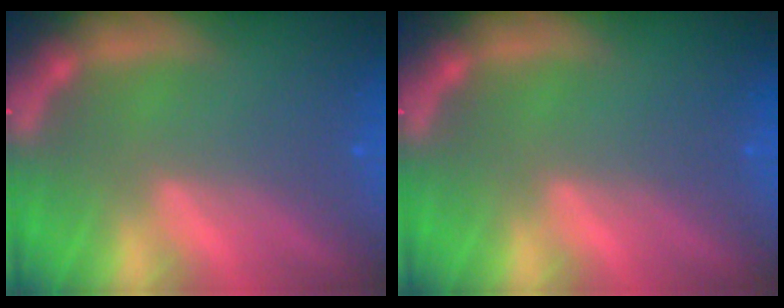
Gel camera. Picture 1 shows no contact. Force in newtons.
{"total": 0.0}